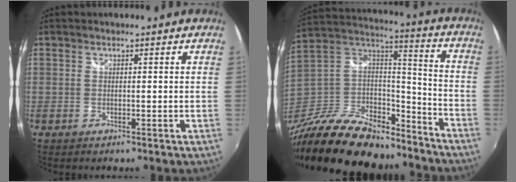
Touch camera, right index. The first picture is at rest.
{"total": 31.3, "force": [-22.7, 14.6, 15.7], "torque": [-0.335, 0.025, -0.355]}